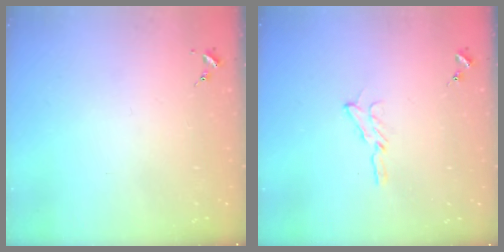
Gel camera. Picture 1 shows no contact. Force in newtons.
{"total": 5.3, "press": 5.2, "slide": 0.5}